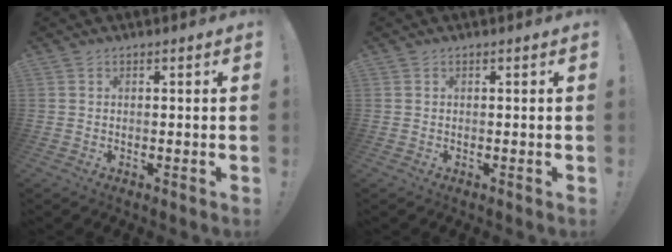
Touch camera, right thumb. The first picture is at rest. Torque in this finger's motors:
{"motor_torque": [0.00, 0.00, -0.03, 0.03, 0.01]}